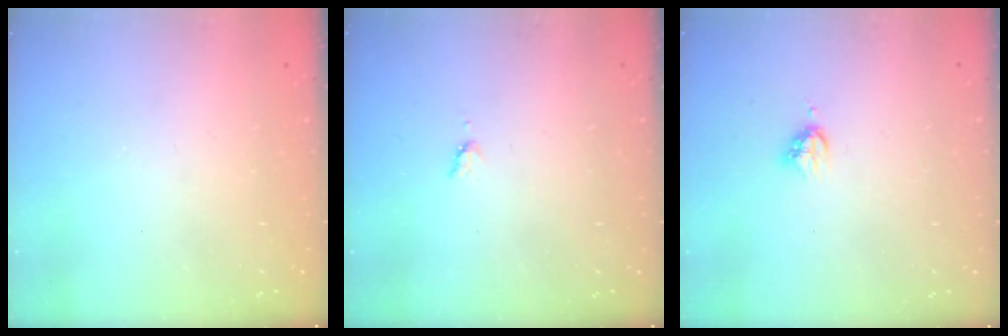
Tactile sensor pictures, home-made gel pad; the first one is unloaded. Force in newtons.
{"total": 3.5, "press": 3.5, "slide": 0.5}
{"total": 3.4, "press": 3.4, "slide": 0.4}